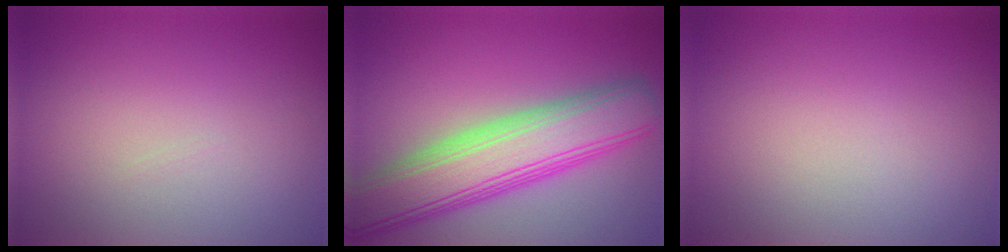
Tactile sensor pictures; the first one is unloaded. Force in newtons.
{"total": 8.9, "press": 8.9, "slide": 0.2}
{"total": 0.0}